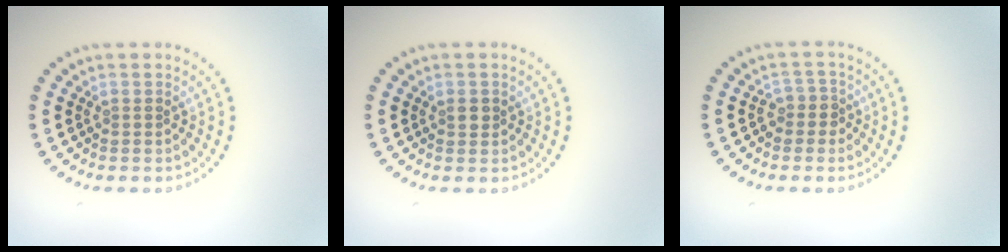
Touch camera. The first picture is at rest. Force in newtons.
{"total": 1.0, "press": 1.0, "slide": 0.3}
{"total": 1.7, "press": 1.4, "slide": 1.1}